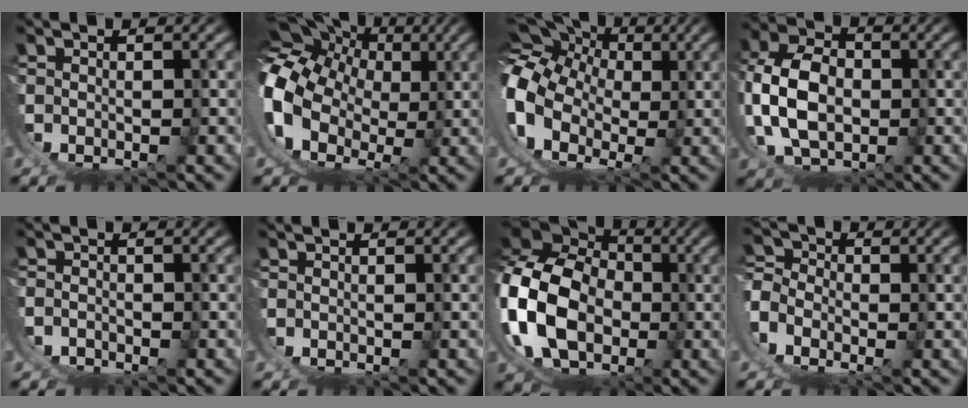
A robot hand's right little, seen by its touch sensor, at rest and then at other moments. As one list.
[{"total": 18.4, "force": [3.3, 15.2, 9.7], "torque": [-0.235, -0.034, 0.046]}, {"total": 15.0, "force": [2.8, 12.4, 8.0], "torque": [-0.189, -0.028, 0.036]}, {"total": 8.9, "force": [3.7, 5.4, 6.0], "torque": [-0.134, -0.009, 0.069]}, {"total": 2.7, "force": [-0.4, 2.5, 0.8], "torque": [-0.041, -0.015, -0.005]}, {"total": 0.0}, {"total": 14.6, "force": [2.7, 11.4, 8.7], "torque": [-0.223, -0.033, 0.054]}, {"total": 6.9, "force": [2.0, 5.7, 3.4], "torque": [-0.094, -0.012, 0.025]}]